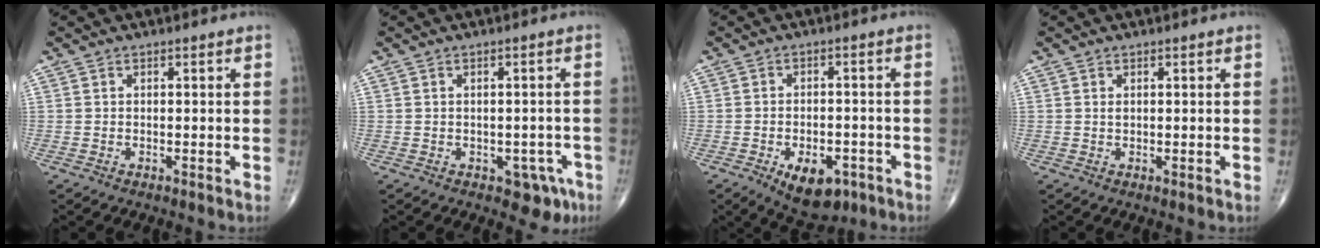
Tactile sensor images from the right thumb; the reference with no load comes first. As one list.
[{"total": 4.8, "force": [-2.3, 3.0, 2.9], "torque": [-0.012, 0.012, -0.023]}, {"total": 9.6, "force": [-4.8, 5.3, 6.4], "torque": [-0.078, 0.016, -0.061]}, {"total": 0.6, "force": [0.2, 0.3, 0.4], "torque": [-0.008, -0.003, 0.005]}]